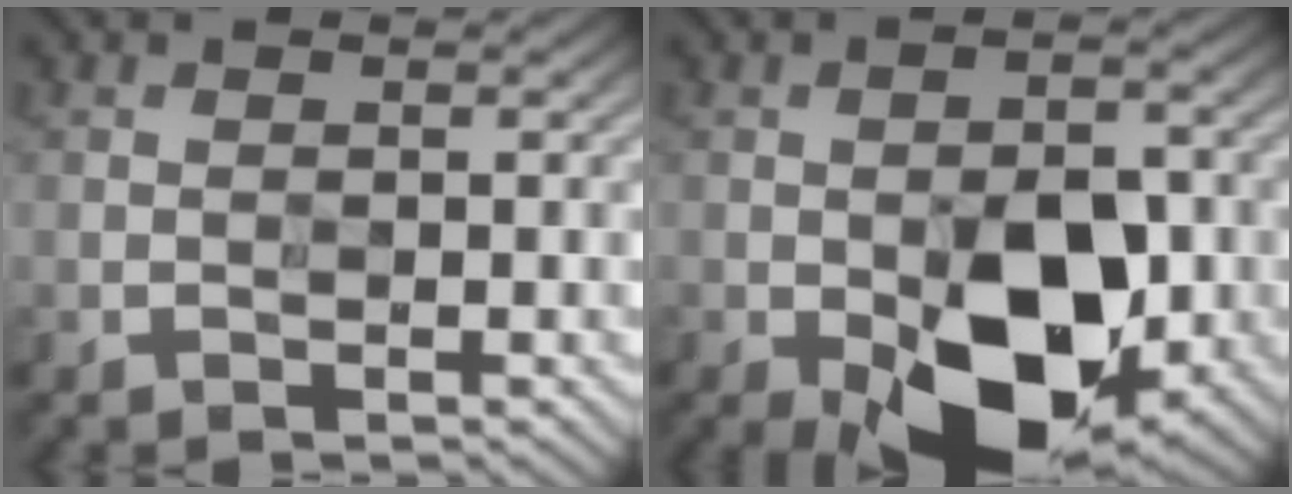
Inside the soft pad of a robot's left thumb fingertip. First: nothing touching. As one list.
[{"total": 13.4, "force": [-5.4, 7.2, 9.9], "torque": [-0.145, -0.022, -0.082]}]